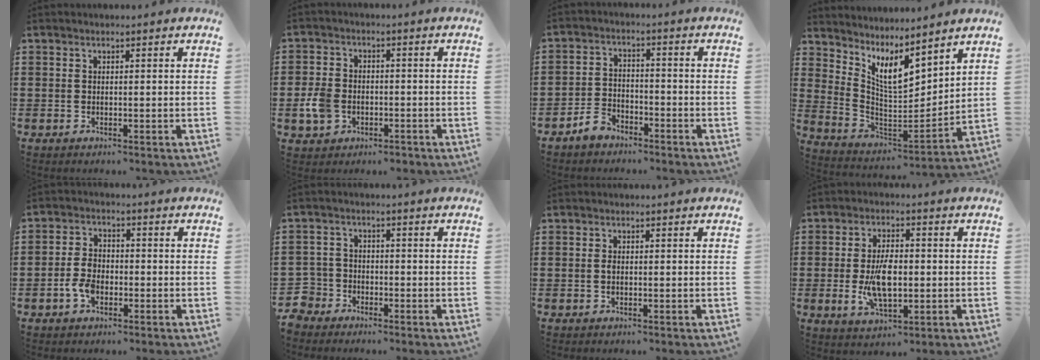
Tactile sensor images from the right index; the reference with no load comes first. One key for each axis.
{"total": 4.9, "fx": -1.8, "fy": 3.6, "fz": 2.8, "tx": -0.079, "ty": -0.001, "tz": -0.039}
{"total": 4.0, "fx": -3.2, "fy": 2.0, "fz": 1.2, "tx": -0.038, "ty": 0.008, "tz": -0.068}
{"total": 6.8, "fx": 5.2, "fy": 2.1, "fz": 3.9, "tx": -0.098, "ty": -0.042, "tz": 0.092}
{"total": 4.4, "fx": -1.6, "fy": 2.8, "fz": 2.9, "tx": -0.075, "ty": 0.000, "tz": -0.036}
{"total": 3.9, "fx": -2.9, "fy": 2.5, "fz": 0.4, "tx": -0.039, "ty": -0.005, "tz": -0.071}
{"total": 1.0, "fx": -0.2, "fy": 0.5, "fz": 0.8, "tx": -0.018, "ty": -0.001, "tz": -0.003}
{"total": 7.8, "fx": -0.8, "fy": 3.8, "fz": 6.8, "tx": -0.144, "ty": -0.008, "tz": -0.021}